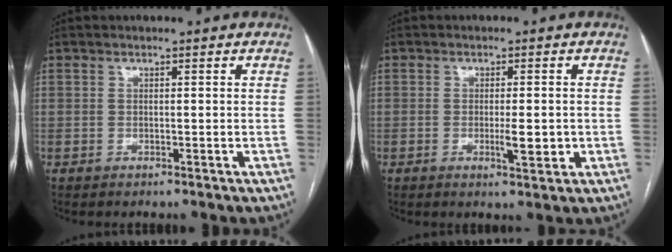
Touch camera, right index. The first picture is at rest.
{"total": 3.9, "force": [-0.8, 0.8, 3.8], "torque": [-0.062, -0.003, -0.008]}